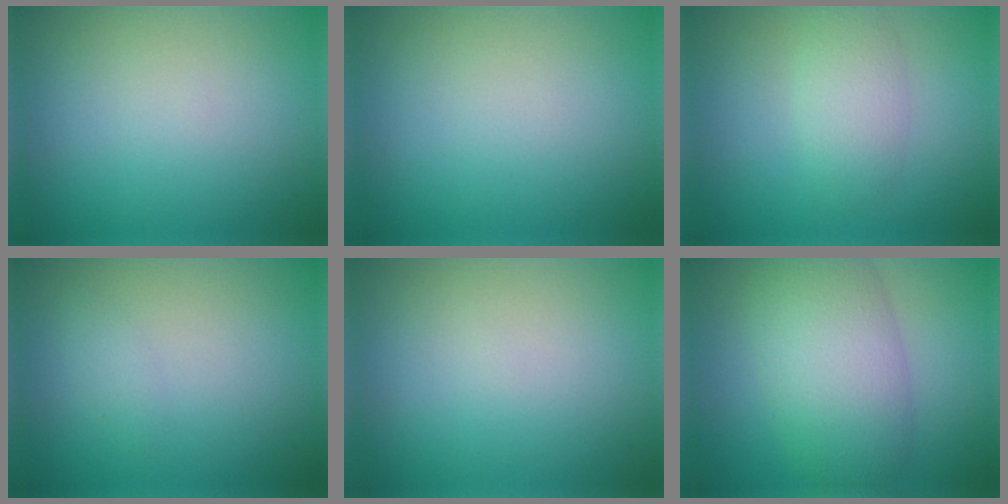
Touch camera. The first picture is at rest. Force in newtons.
{"total": 0.0}
{"total": 2.7, "press": 2.7, "slide": 0.1}
{"total": 0.9, "press": 0.9, "slide": 0.1}
{"total": 0.0}
{"total": 7.8, "press": 7.8, "slide": 0.2}